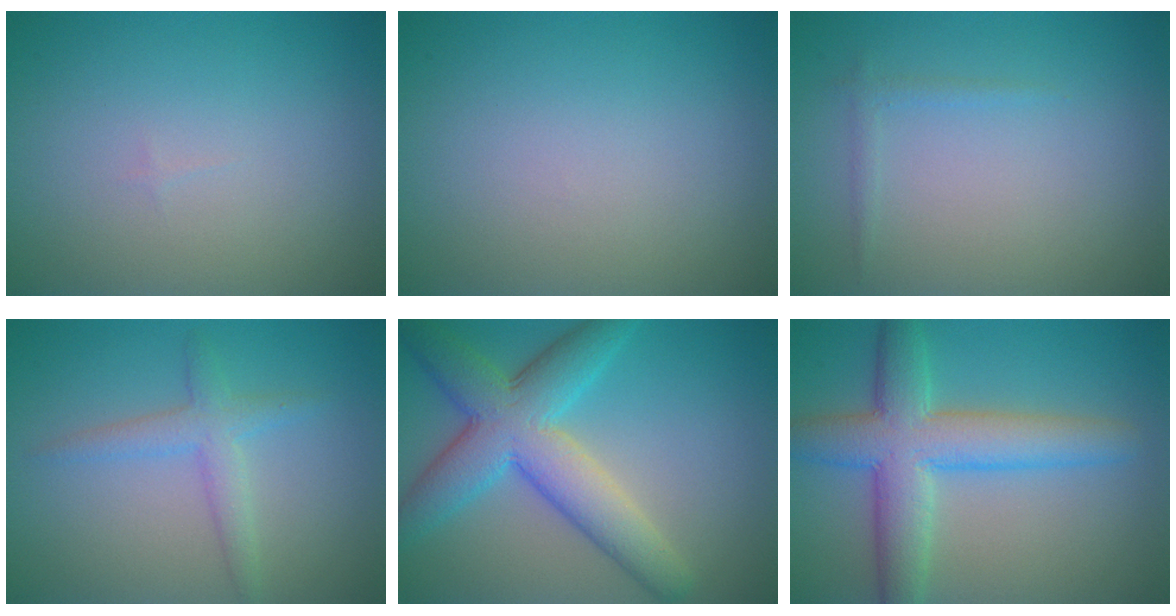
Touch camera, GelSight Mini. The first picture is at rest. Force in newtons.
{"total": 0.0}
{"total": 0.9, "press": 0.9, "slide": 0.1}
{"total": 2.4, "press": 2.4, "slide": 0.2}
{"total": 7.9, "press": 7.9, "slide": 0.2}
{"total": 7.1, "press": 7.1, "slide": 0.3}